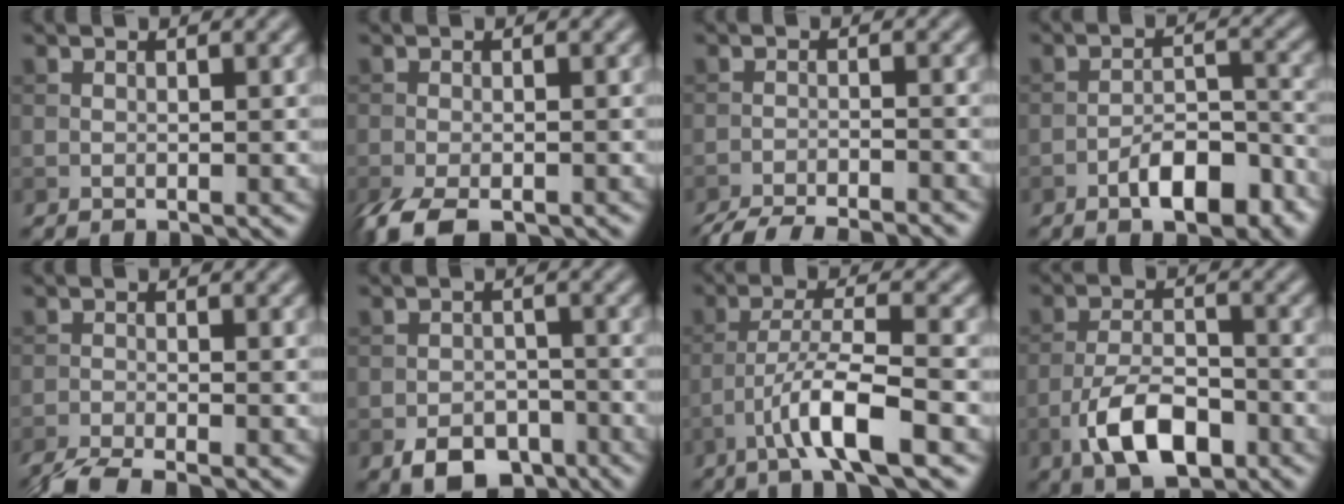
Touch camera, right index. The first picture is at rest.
{"total": 4.7, "force": [-3.3, 1.5, 2.9], "torque": [-0.056, -0.013, -0.062]}
{"total": 8.1, "force": [-7.6, 1.4, 2.5], "torque": [-0.042, -0.015, -0.116]}
{"total": 5.8, "force": [-3.3, 2.3, 4.1], "torque": [-0.059, 0.009, -0.053]}
{"total": 4.1, "force": [-3.5, 0.7, 2.0], "torque": [-0.036, -0.012, -0.073]}
{"total": 5.1, "force": [-3.3, 3.1, 2.5], "torque": [-0.035, -0.007, -0.057]}
{"total": 6.0, "force": [-3.1, 0.9, 5.1], "torque": [-0.091, 0.010, -0.061]}
{"total": 6.5, "force": [-3.4, 3.0, 4.7], "torque": [-0.086, 0.000, -0.066]}